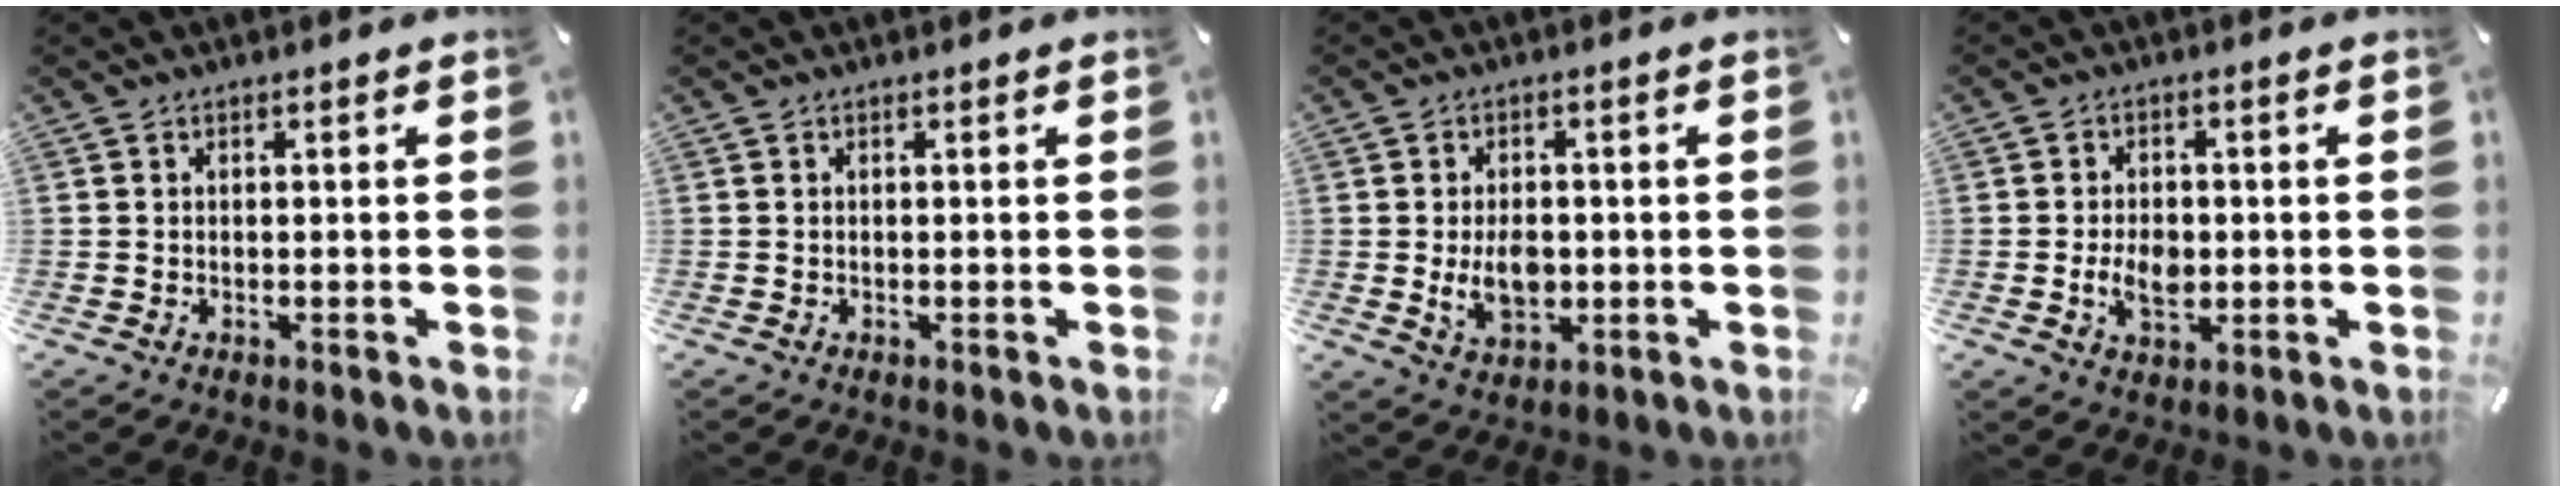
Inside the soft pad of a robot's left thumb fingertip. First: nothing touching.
{"total": 0.0}
{"total": 7.7, "force": [-0.7, 5.3, 5.5], "torque": [-0.099, -0.010, -0.015]}
{"total": 6.3, "force": [-0.9, 4.3, 4.5], "torque": [-0.091, -0.002, -0.019]}